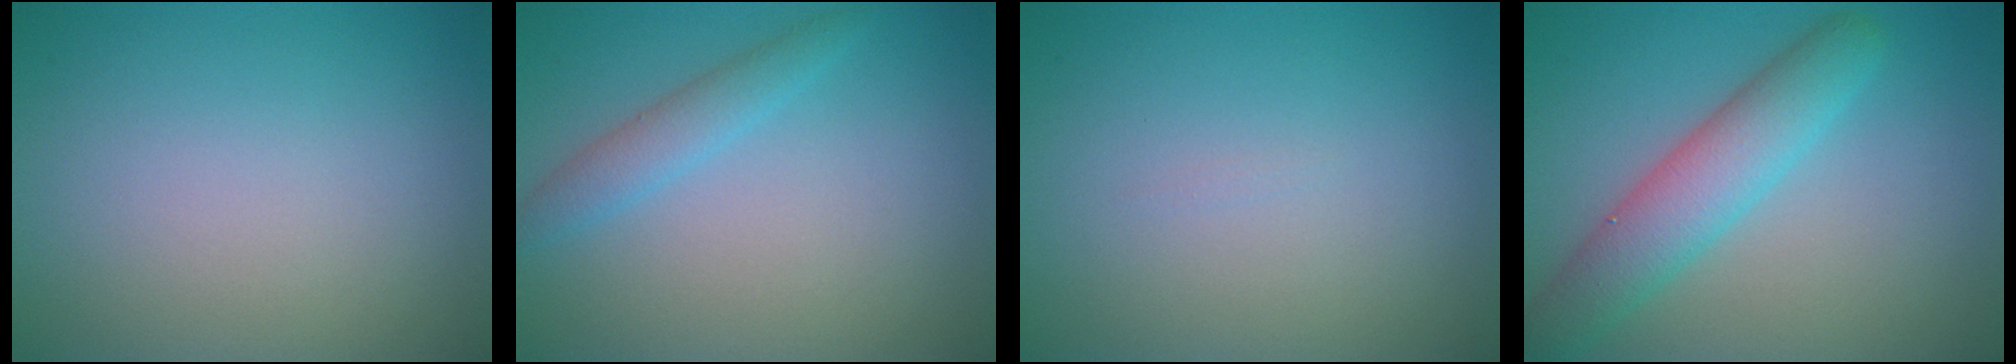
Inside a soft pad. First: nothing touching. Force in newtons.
{"total": 2.0, "press": 2.0, "slide": 0.2}
{"total": 0.0}
{"total": 5.1, "press": 5.1, "slide": 0.3}